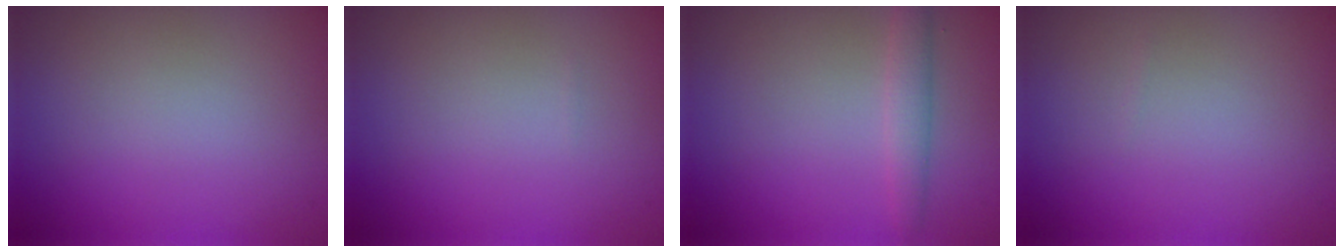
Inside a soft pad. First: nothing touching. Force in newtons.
{"total": 0.0}
{"total": 1.9, "press": 1.8, "slide": 0.1}
{"total": 0.0}